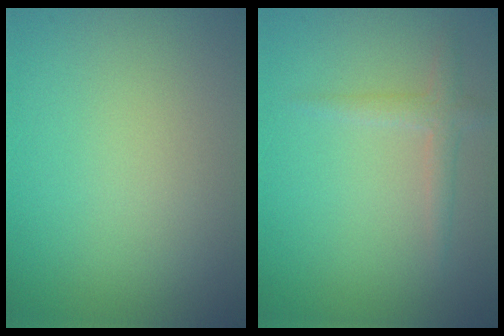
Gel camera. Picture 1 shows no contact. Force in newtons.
{"total": 1.7, "press": 1.7, "slide": 0.1}